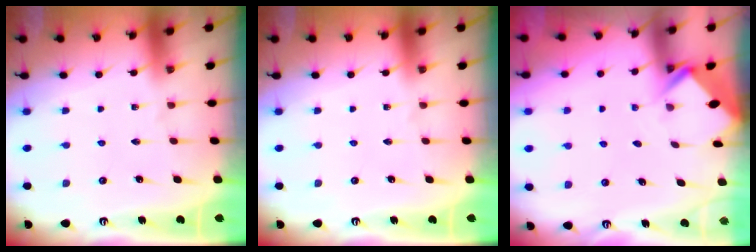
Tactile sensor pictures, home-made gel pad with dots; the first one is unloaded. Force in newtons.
{"total": 0.0}
{"total": 2.7, "press": 2.7, "slide": 0.2}